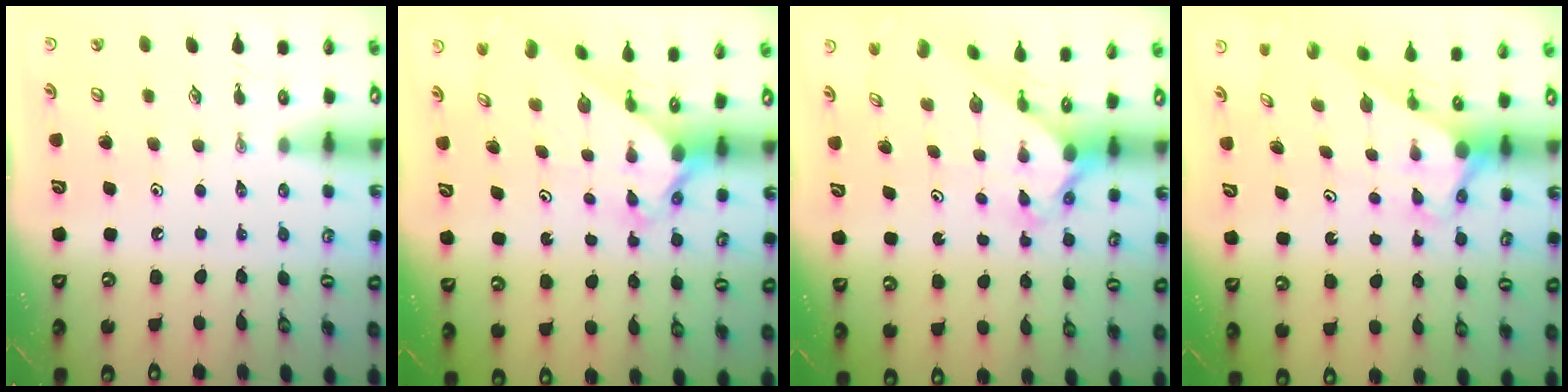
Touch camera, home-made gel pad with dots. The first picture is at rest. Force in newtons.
{"total": 2.6, "press": 2.6, "slide": 0.2}
{"total": 2.4, "press": 2.4, "slide": 0.1}
{"total": 2.7, "press": 2.7, "slide": 0.0}